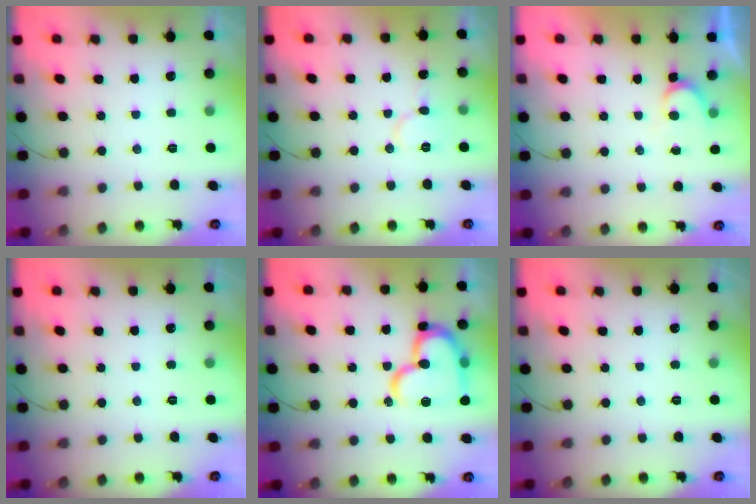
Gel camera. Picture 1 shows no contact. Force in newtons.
{"total": 5.9, "press": 5.9, "slide": 0.5}
{"total": 4.0, "press": 4.0, "slide": 0.5}
{"total": 0.0}
{"total": 19.4, "press": 19.3, "slide": 1.9}
{"total": 0.0}